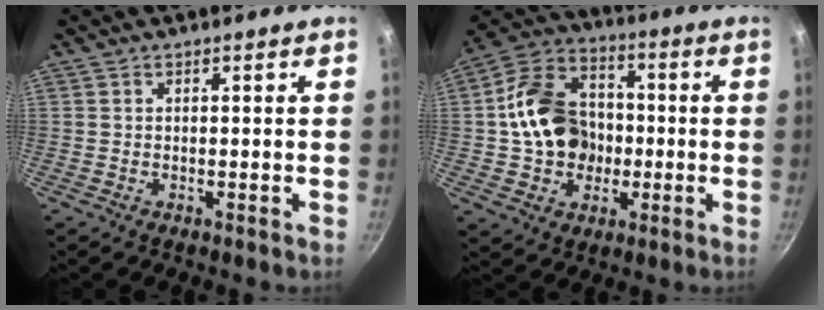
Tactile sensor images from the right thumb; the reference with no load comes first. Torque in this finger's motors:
{"motor_torque": [-0.46, 1.16, 0.18, -0.01, 0.10]}